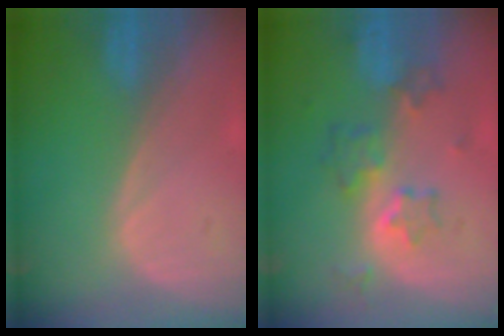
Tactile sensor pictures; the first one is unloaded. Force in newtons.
{"total": 6.6, "press": 6.0, "slide": 2.7}